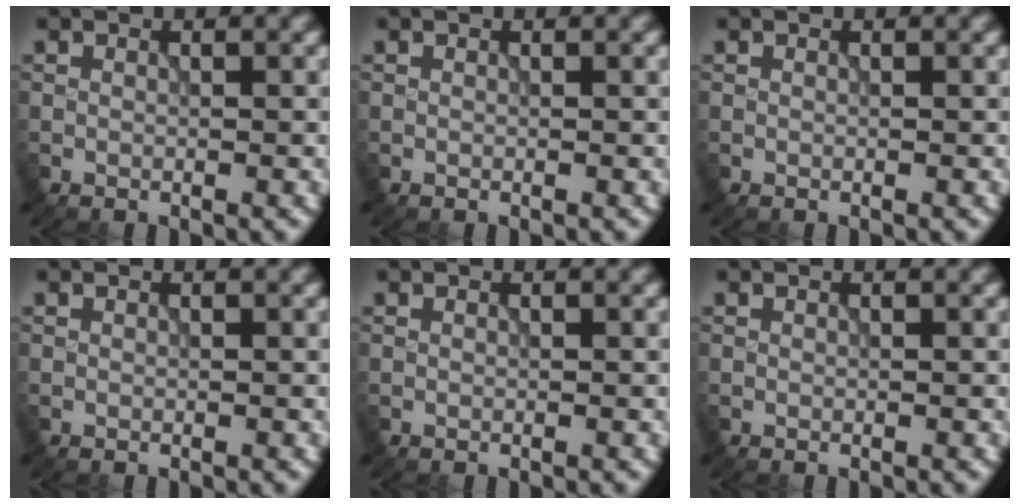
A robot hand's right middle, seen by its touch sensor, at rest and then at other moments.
{"total": 0.0}
{"total": 0.0}
{"total": 0.0}
{"total": 0.0}
{"total": 0.0}